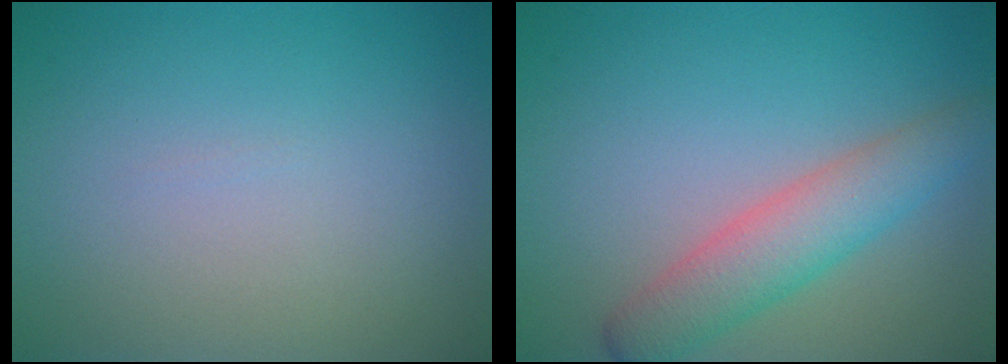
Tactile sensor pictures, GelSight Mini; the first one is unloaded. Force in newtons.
{"total": 4.4, "press": 4.4, "slide": 0.4}